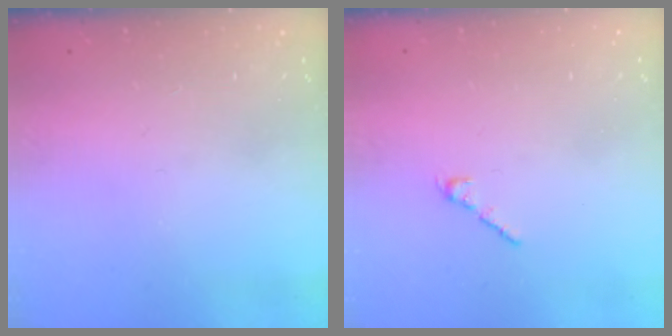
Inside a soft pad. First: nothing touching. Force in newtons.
{"total": 2.5, "press": 2.4, "slide": 0.7}